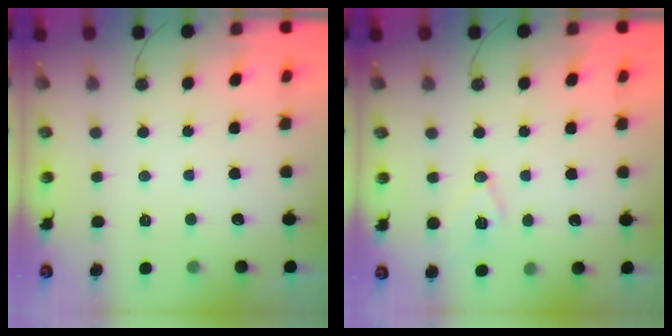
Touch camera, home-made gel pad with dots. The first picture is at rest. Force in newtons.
{"total": 8.2, "press": 7.4, "slide": 3.5}